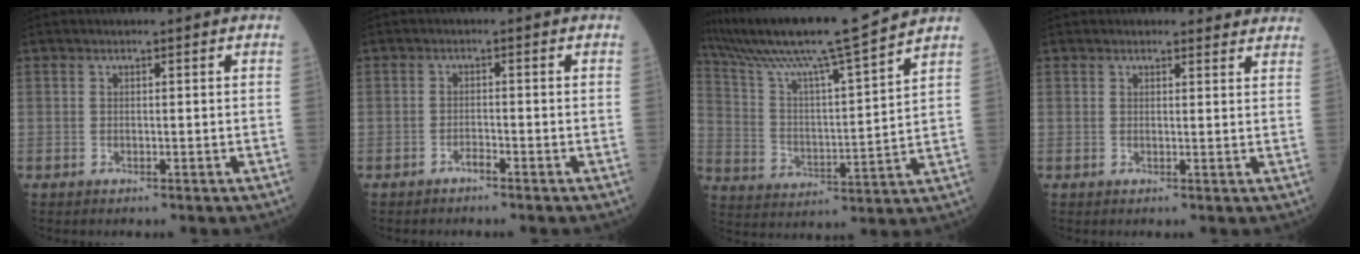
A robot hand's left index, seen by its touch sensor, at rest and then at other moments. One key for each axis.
{"total": 1.1, "fx": -1.0, "fy": 0.0, "fz": 0.4, "tx": -0.009, "ty": 0.001, "tz": -0.020}
{"total": 19.0, "fx": 16.6, "fy": -1.1, "fz": 9.1, "tx": -0.169, "ty": -0.005, "tz": 0.272}
{"total": 4.3, "fx": 4.0, "fy": 1.4, "fz": 0.3, "tx": 0.005, "ty": 0.001, "tz": 0.031}